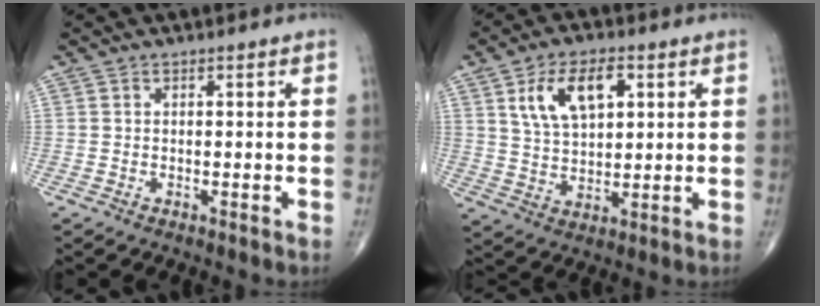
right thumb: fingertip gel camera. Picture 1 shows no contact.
{"total": 10.8, "force": [4.1, 5.9, 8.1], "torque": [-0.131, -0.006, 0.078]}